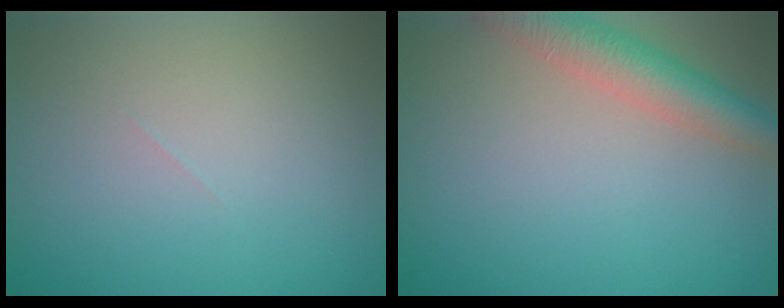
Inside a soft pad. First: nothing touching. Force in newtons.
{"total": 4.5, "press": 4.5, "slide": 0.2}